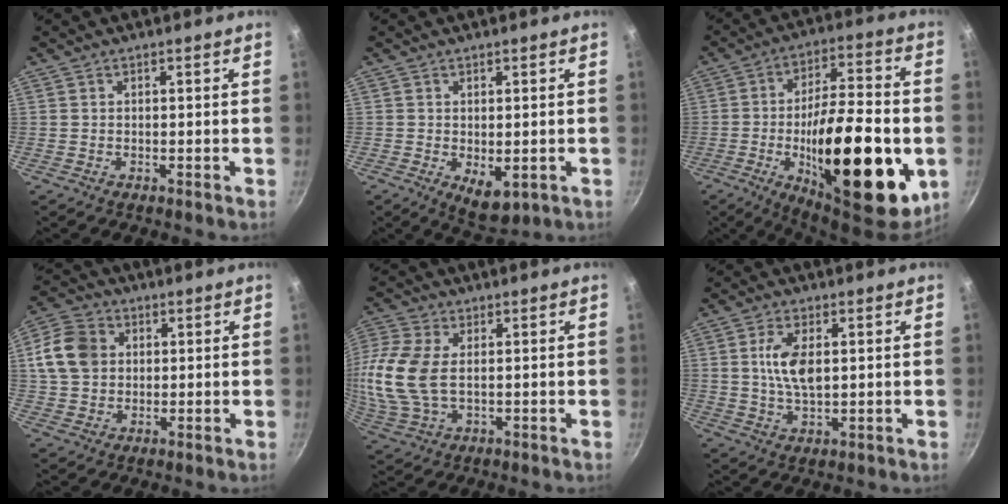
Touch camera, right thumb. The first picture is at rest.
{"total": 5.6, "force": [-1.1, 3.1, 4.6], "torque": [-0.056, -0.012, -0.004]}
{"total": 29.1, "force": [-7.0, 11.2, 25.9], "torque": [-0.360, 0.019, -0.100]}
{"total": 10.6, "force": [1.9, 8.6, 5.8], "torque": [-0.090, 0.008, 0.022]}
{"total": 14.5, "force": [1.0, 8.6, 11.5], "torque": [-0.259, 0.005, 0.018]}
{"total": 8.0, "force": [1.3, 4.0, 6.8], "torque": [-0.127, -0.004, 0.026]}